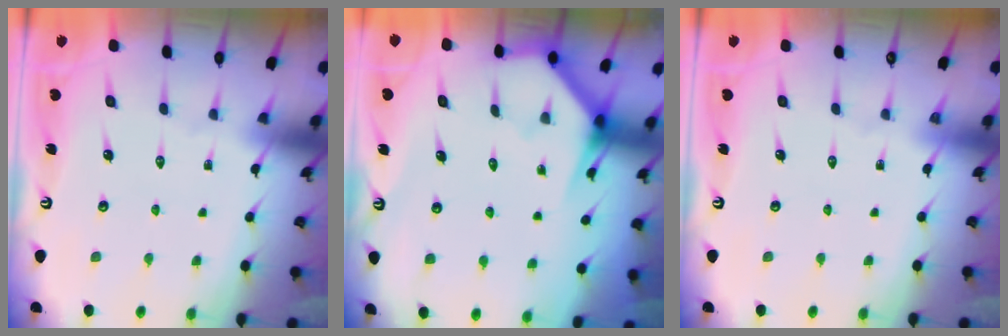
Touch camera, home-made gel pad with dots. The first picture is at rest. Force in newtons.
{"total": 3.9, "press": 3.9, "slide": 0.2}
{"total": 0.0}